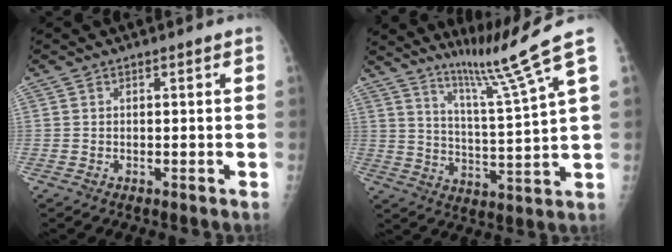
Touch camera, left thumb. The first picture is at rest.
{"total": 11.8, "force": [8.4, -2.3, 7.9], "torque": [-0.130, -0.071, 0.149]}